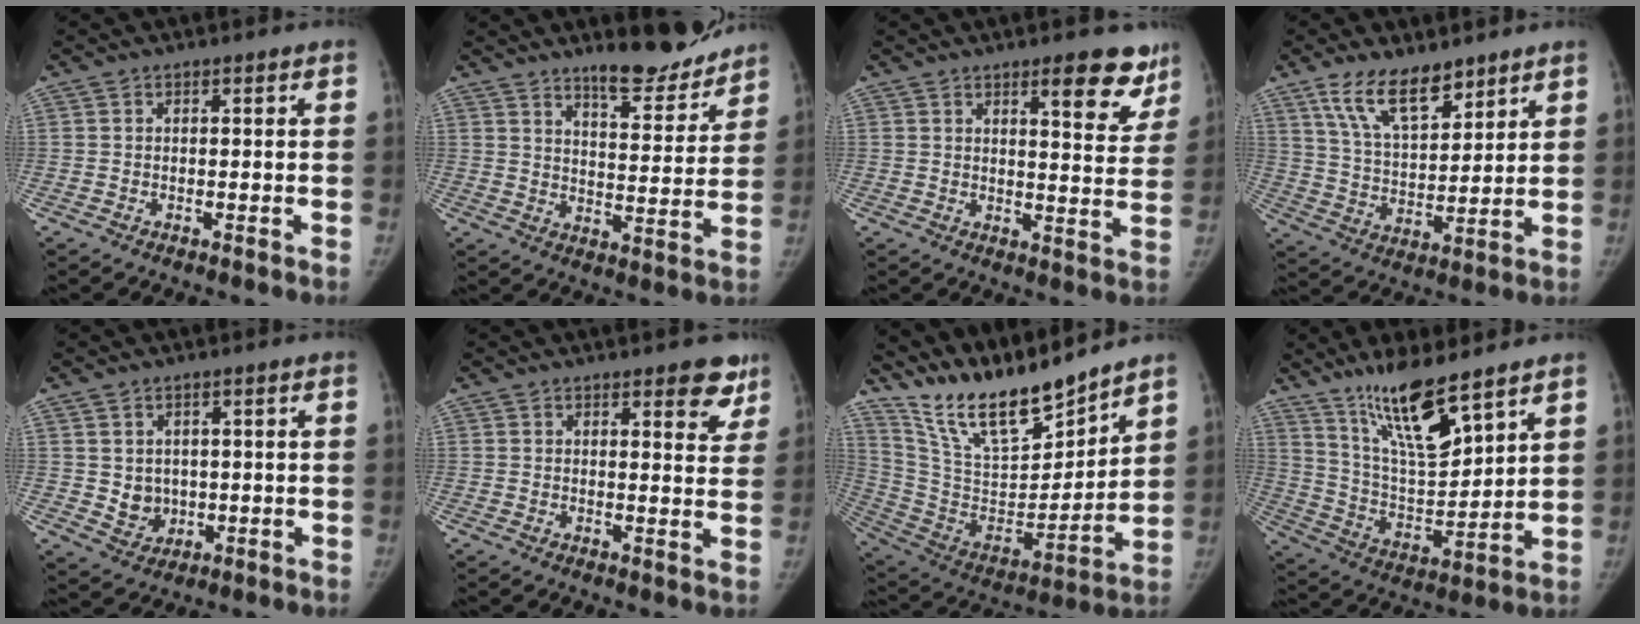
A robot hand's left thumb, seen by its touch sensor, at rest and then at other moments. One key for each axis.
{"total": 11.9, "fx": 10.1, "fy": 3.1, "fz": 5.5, "tx": -0.044, "ty": -0.072, "tz": 0.154}
{"total": 10.3, "fx": 7.0, "fy": 3.2, "fz": 6.8, "tx": -0.043, "ty": -0.041, "tz": 0.087}
{"total": 12.2, "fx": 8.5, "fy": 5.2, "fz": 6.9, "tx": -0.098, "ty": -0.051, "tz": 0.163}
{"total": 4.8, "fx": 0.4, "fy": 4.2, "fz": 2.3, "tx": -0.017, "ty": -0.007, "tz": 0.021}
{"total": 6.5, "fx": 4.3, "fy": 2.6, "fz": 4.1, "tx": -0.011, "ty": -0.022, "tz": 0.047}
{"total": 20.5, "fx": 17.8, "fy": 4.7, "fz": 8.9, "tx": -0.122, "ty": -0.105, "tz": 0.332}
{"total": 15.2, "fx": 11.1, "fy": 3.5, "fz": 9.8, "tx": -0.155, "ty": -0.072, "tz": 0.218}